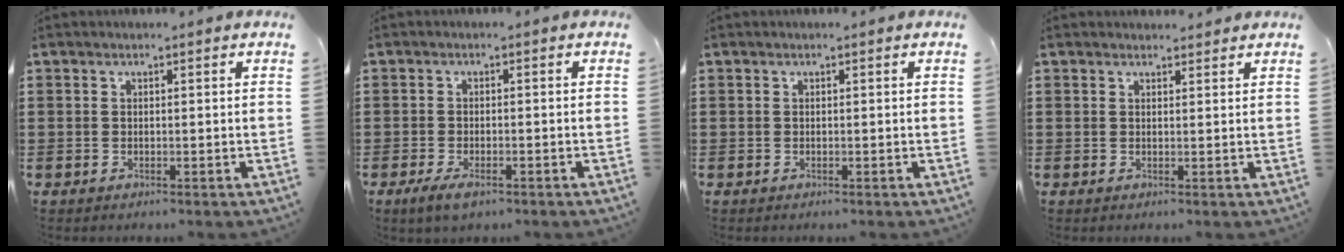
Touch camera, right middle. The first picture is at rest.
{"total": 2.4, "force": [-1.4, 0.9, 1.8], "torque": [-0.046, -0.003, -0.029]}
{"total": 0.0}
{"total": 1.3, "force": [1.2, 0.3, 0.1], "torque": [0.003, 0.000, 0.022]}